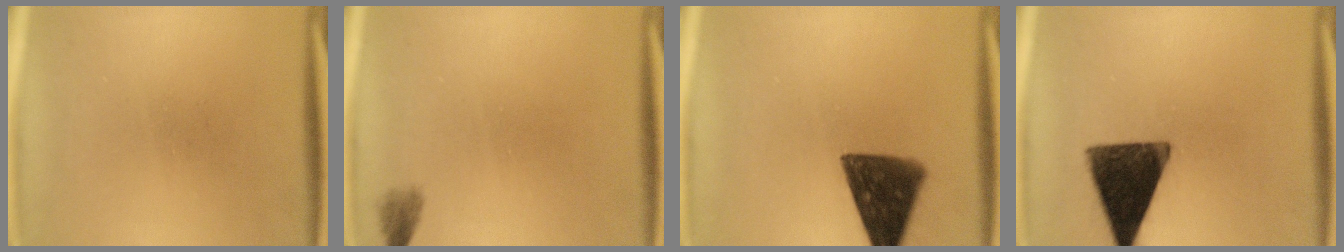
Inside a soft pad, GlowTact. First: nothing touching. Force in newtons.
{"total": 1.3}
{"total": 12.2}
{"total": 14.1}